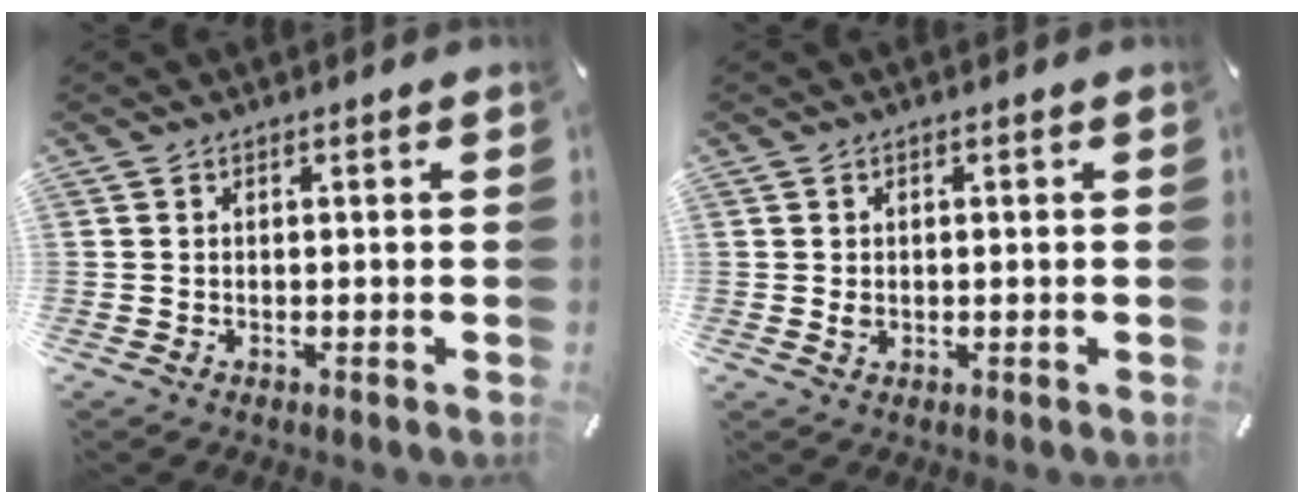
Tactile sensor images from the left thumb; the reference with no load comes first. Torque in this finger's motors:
{"motor_torque": [0.47, 0.47, 0.02, 0.00, 0.01]}